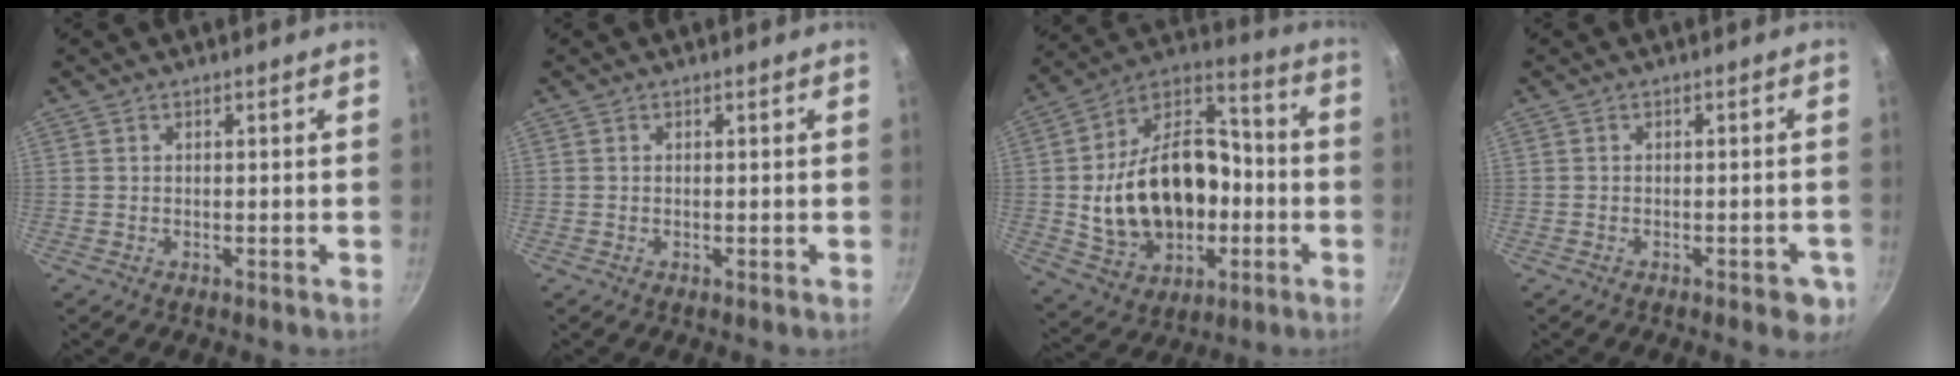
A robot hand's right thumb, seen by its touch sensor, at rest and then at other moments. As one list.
[{"total": 0.0}, {"total": 24.8, "force": [-3.1, 17.2, 17.6], "torque": [-0.281, 0.059, -0.039]}, {"total": 4.4, "force": [-1.9, 1.9, 3.5], "torque": [-0.028, 0.012, -0.017]}]